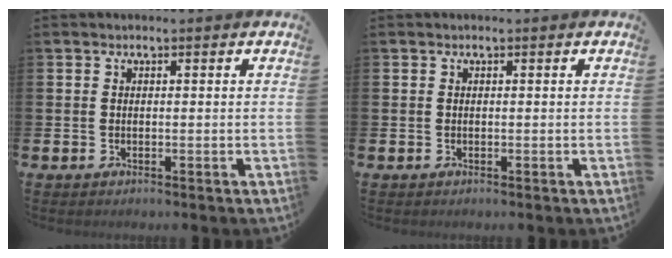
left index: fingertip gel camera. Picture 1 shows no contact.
{"total": 0.0}